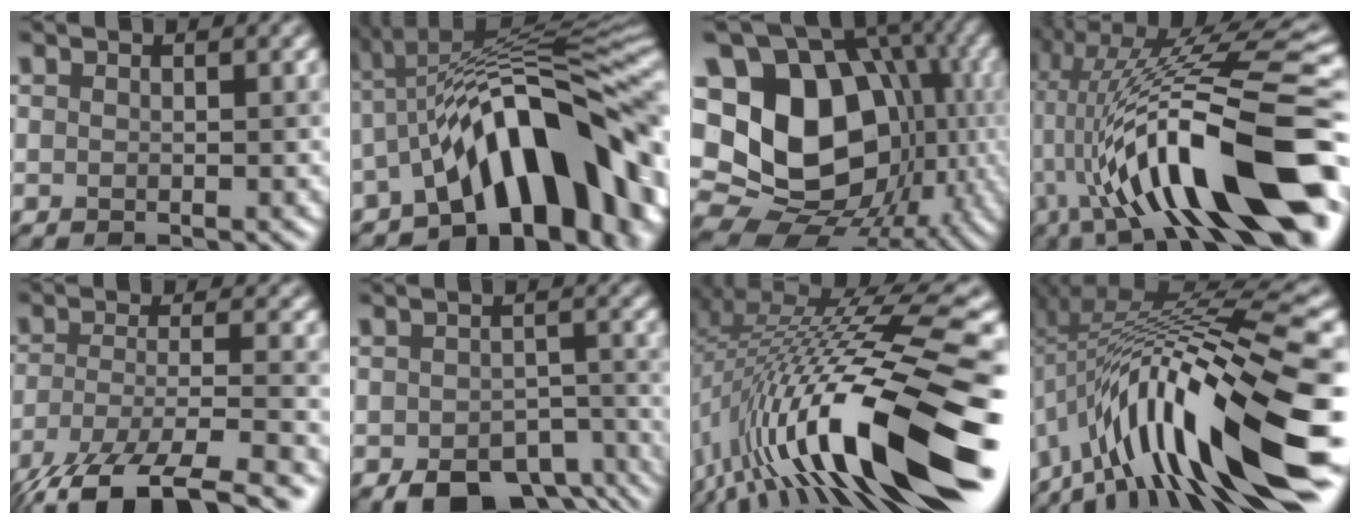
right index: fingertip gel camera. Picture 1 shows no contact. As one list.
[{"total": 13.5, "force": [-4.5, 5.5, 11.5], "torque": [-0.143, 0.020, -0.076]}, {"total": 20.4, "force": [0.2, 15.9, 12.8], "torque": [-0.199, 0.010, 0.012]}, {"total": 16.5, "force": [-3.2, 3.9, 15.8], "torque": [-0.242, 0.029, -0.049]}, {"total": 13.1, "force": [-9.1, 4.3, 8.3], "torque": [-0.181, -0.034, -0.138]}, {"total": 8.4, "force": [-5.6, 4.3, 4.5], "torque": [-0.058, -0.030, -0.077]}, {"total": 19.3, "force": [-4.3, 5.4, 18.0], "torque": [-0.292, 0.033, -0.090]}, {"total": 15.8, "force": [-4.2, 3.7, 14.8], "torque": [-0.242, 0.031, -0.068]}]